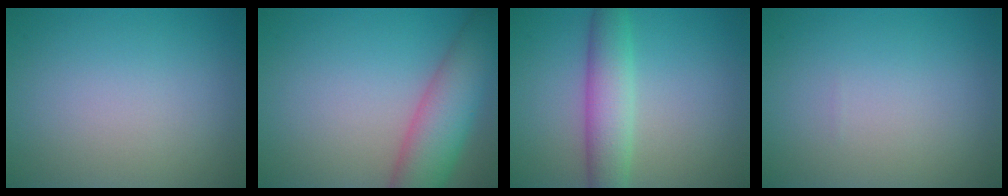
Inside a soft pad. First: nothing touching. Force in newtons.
{"total": 7.3, "press": 7.3, "slide": 0.3}
{"total": 4.8, "press": 4.8, "slide": 0.1}
{"total": 0.0}